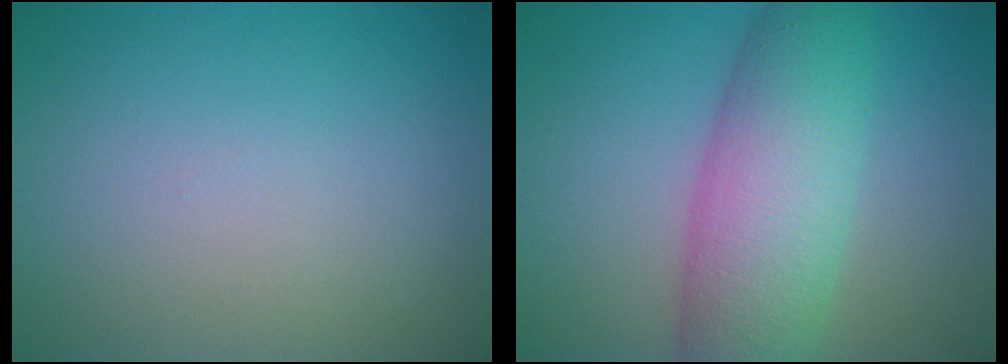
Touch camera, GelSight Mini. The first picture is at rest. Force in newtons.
{"total": 8.3, "press": 8.3, "slide": 0.1}